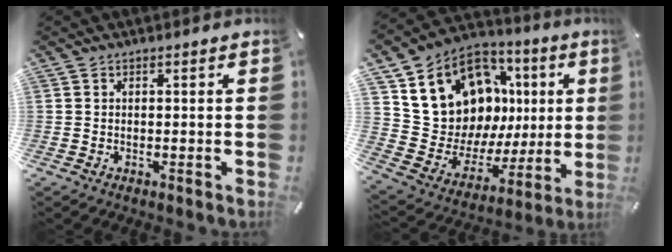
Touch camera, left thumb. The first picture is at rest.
{"total": 17.0, "force": [8.2, 13.5, 6.4], "torque": [-0.107, -0.066, 0.177]}